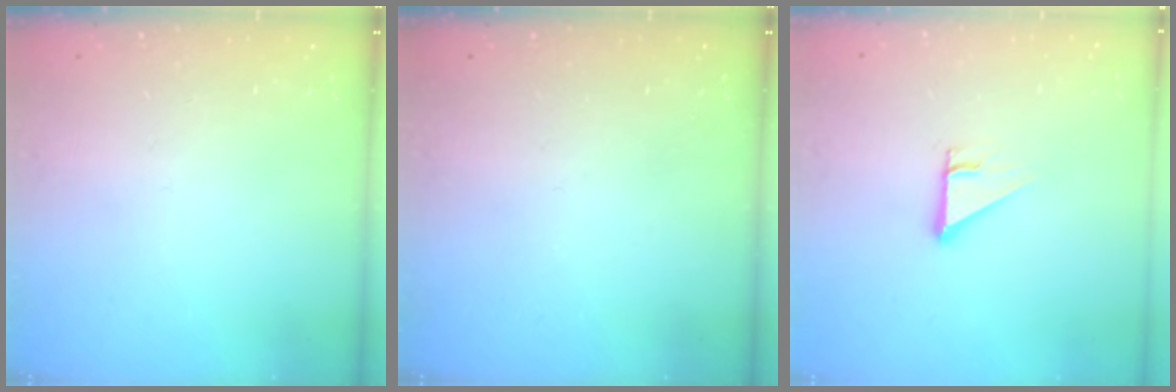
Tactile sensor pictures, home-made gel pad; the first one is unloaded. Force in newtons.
{"total": 0.0}
{"total": 2.7, "press": 2.7, "slide": 0.0}